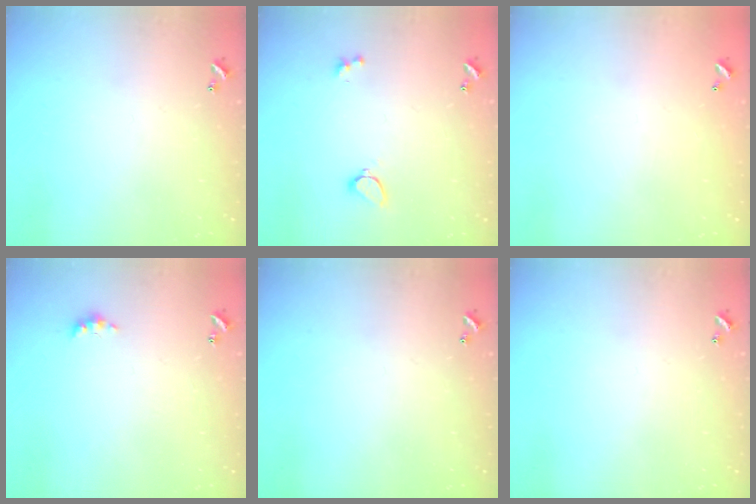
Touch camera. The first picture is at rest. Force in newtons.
{"total": 2.9, "press": 2.6, "slide": 1.3}
{"total": 2.9, "press": 2.9, "slide": 0.1}
{"total": 2.8, "press": 2.7, "slide": 0.7}
{"total": 0.0}
{"total": 0.0}